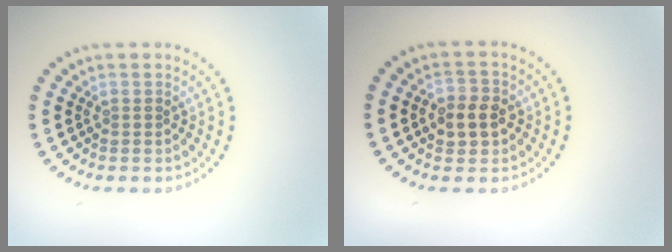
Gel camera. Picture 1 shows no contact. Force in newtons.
{"total": 2.9, "press": 2.8, "slide": 0.4}